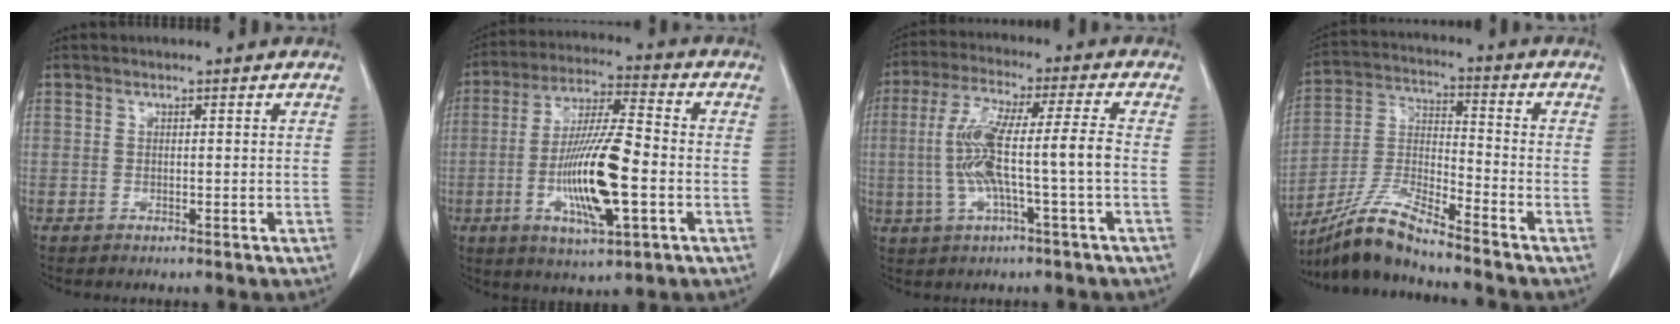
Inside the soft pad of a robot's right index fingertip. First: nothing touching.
{"total": 14.6, "force": [-3.2, 2.2, 14.1], "torque": [-0.267, -0.006, -0.056]}
{"total": 11.0, "force": [-1.3, 0.3, 10.9], "torque": [-0.217, 0.021, -0.026]}
{"total": 10.0, "force": [-9.1, -0.3, 4.2], "torque": [-0.092, -0.010, -0.178]}